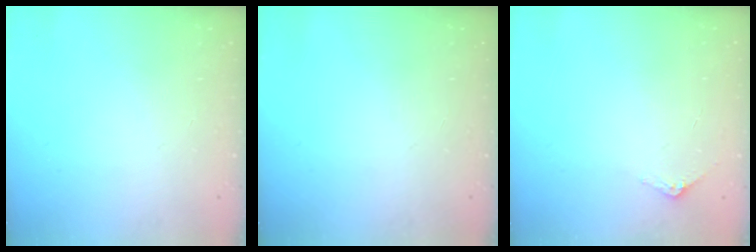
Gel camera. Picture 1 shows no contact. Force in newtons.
{"total": 0.0}
{"total": 2.9, "press": 2.9, "slide": 0.2}